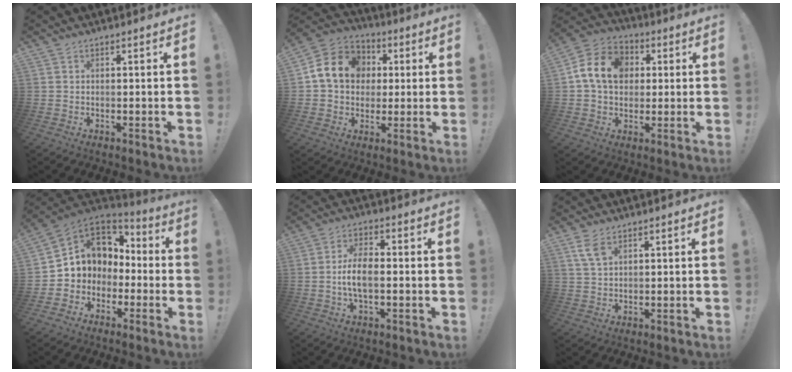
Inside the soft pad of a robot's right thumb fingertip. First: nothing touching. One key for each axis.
{"total": 14.8, "fx": 3.0, "fy": 12.4, "fz": 7.6, "tx": -0.122, "ty": 0.011, "tz": 0.063}
{"total": 14.0, "fx": 2.8, "fy": 11.0, "fz": 8.2, "tx": -0.138, "ty": 0.013, "tz": 0.059}
{"total": 9.0, "fx": 1.9, "fy": 8.4, "fz": 2.6, "tx": -0.047, "ty": -0.013, "tz": 0.052}
{"total": 7.9, "fx": -1.3, "fy": 3.5, "fz": 7.0, "tx": -0.138, "ty": 0.005, "tz": -0.024}
{"total": 4.9, "fx": 2.9, "fy": 1.8, "fz": 3.5, "tx": -0.065, "ty": -0.012, "tz": 0.054}